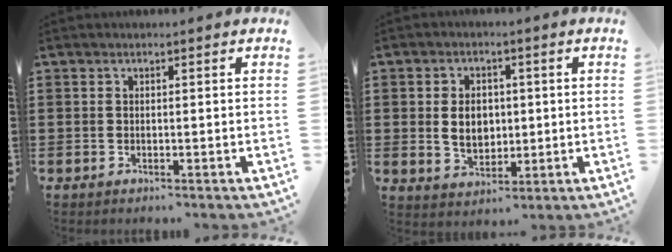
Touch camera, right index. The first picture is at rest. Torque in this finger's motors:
{"motor_torque": [2.14, 0.00, 0.60, 0.16]}